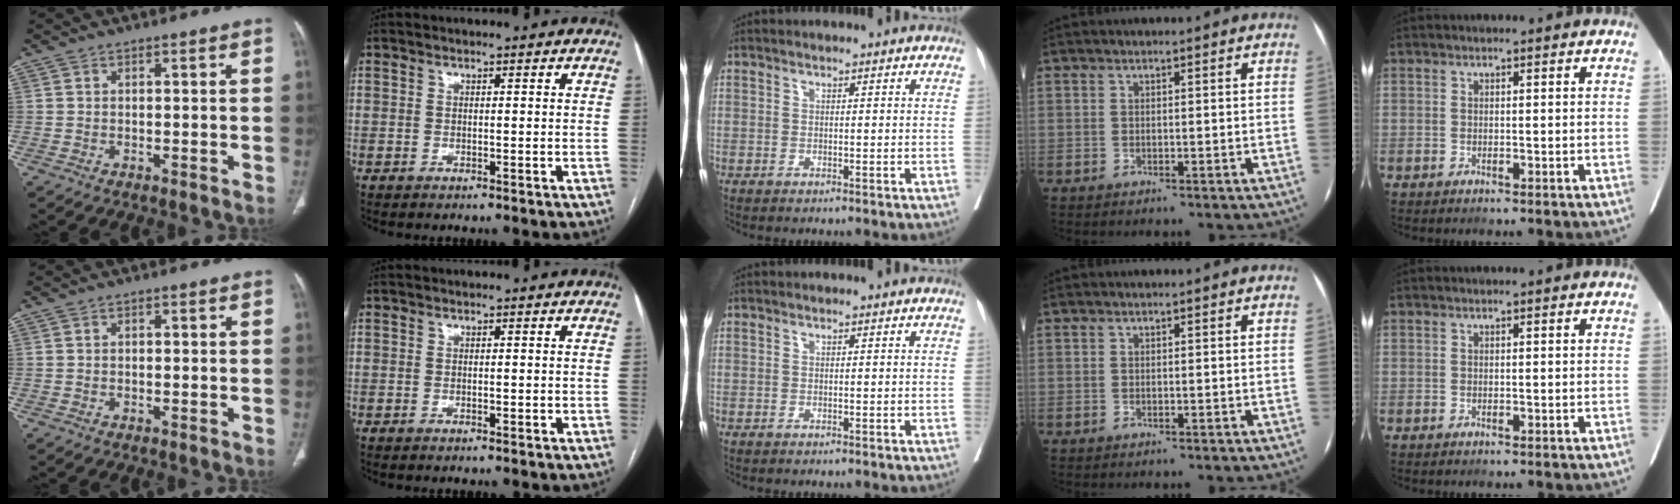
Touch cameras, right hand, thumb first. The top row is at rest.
{"thumb": {"total": 0.5, "force": [0.0, 0.4, 0.4], "torque": [-0.005, 0.001, -0.003]}, "index": {"total": 0.7, "force": [-0.1, 0.3, 0.6], "torque": [-0.009, -0.001, -0.001]}}